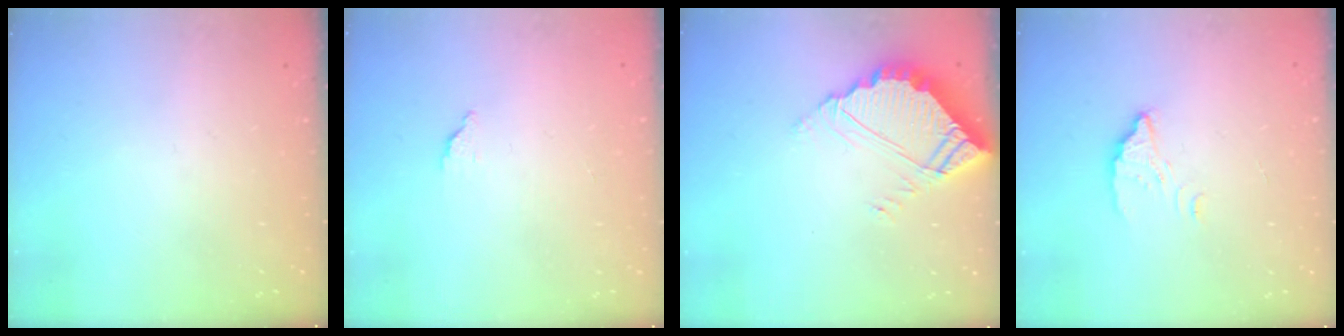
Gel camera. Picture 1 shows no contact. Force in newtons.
{"total": 1.7, "press": 1.7, "slide": 0.1}
{"total": 6.7, "press": 6.7, "slide": 0.4}
{"total": 2.8, "press": 2.8, "slide": 0.2}